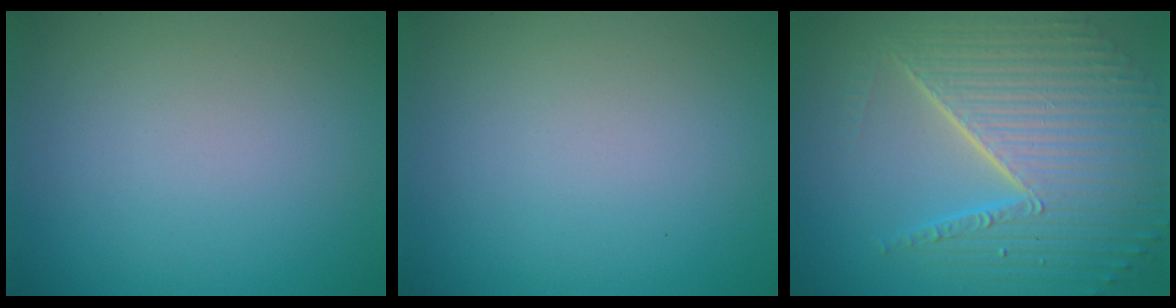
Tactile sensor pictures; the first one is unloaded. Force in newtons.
{"total": 0.0}
{"total": 9.7, "press": 6.2, "slide": 7.5}